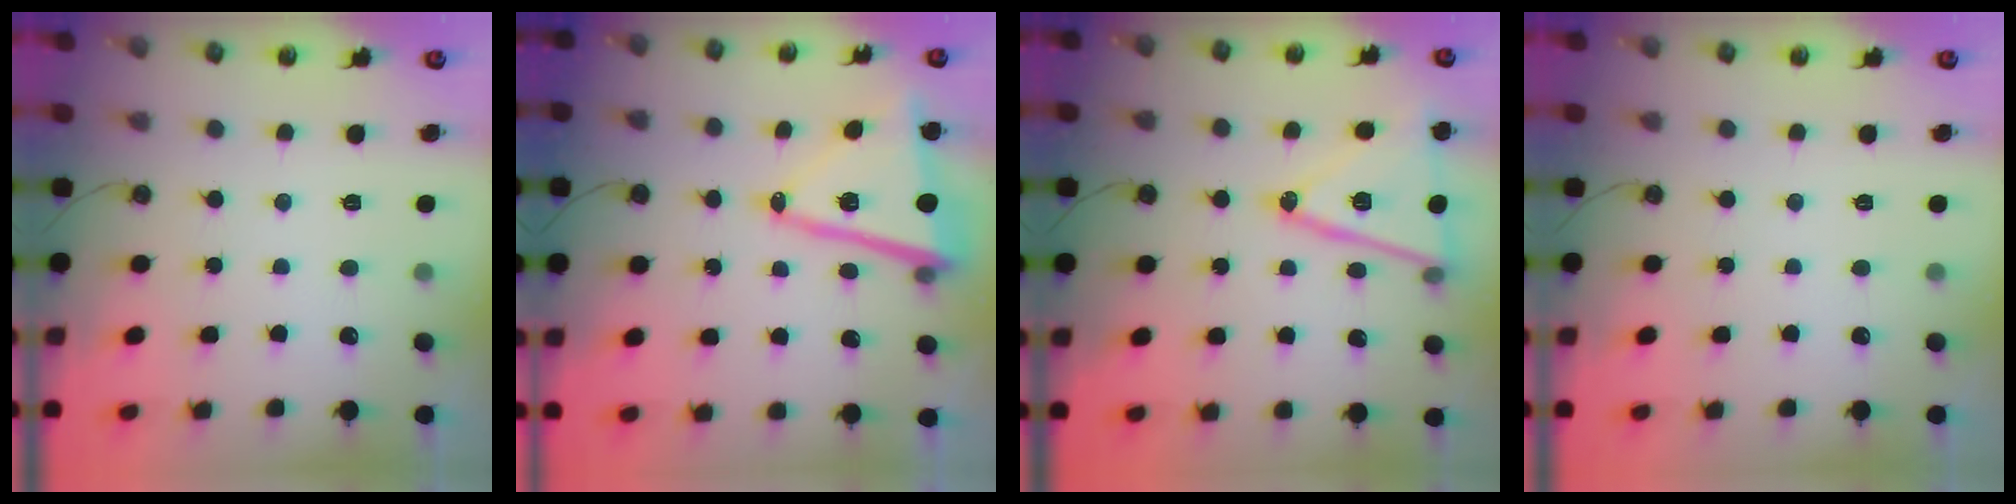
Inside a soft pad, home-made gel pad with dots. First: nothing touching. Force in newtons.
{"total": 14.9, "press": 14.8, "slide": 1.8}
{"total": 17.6, "press": 17.3, "slide": 3.4}
{"total": 0.0}